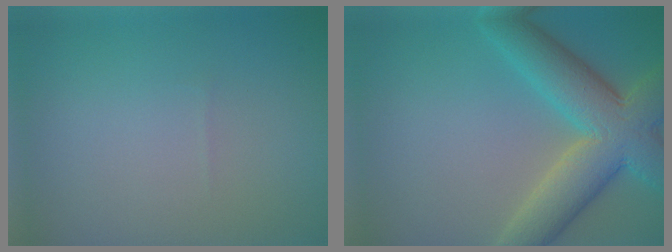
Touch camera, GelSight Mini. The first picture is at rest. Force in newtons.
{"total": 8.4, "press": 8.4, "slide": 0.4}